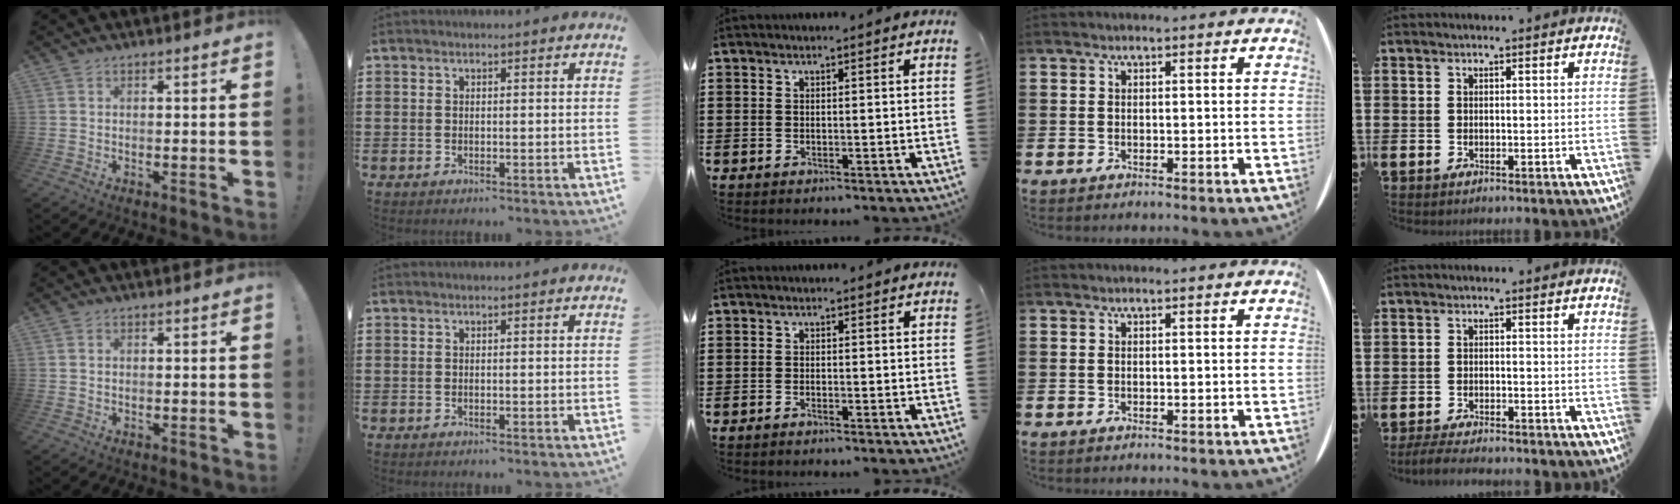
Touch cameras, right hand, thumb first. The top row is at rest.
{"thumb": {"total": 0.7, "force": [0.3, 0.6, 0.2], "torque": [-0.007, 0.005, 0.006]}, "middle": {"total": 0.8, "force": [-0.7, -0.1, 0.4], "torque": [-0.010, -0.005, -0.012]}, "little": {"total": 2.3, "force": [-2.2, 0.1, 0.6], "torque": [-0.011, 0.005, -0.045]}}